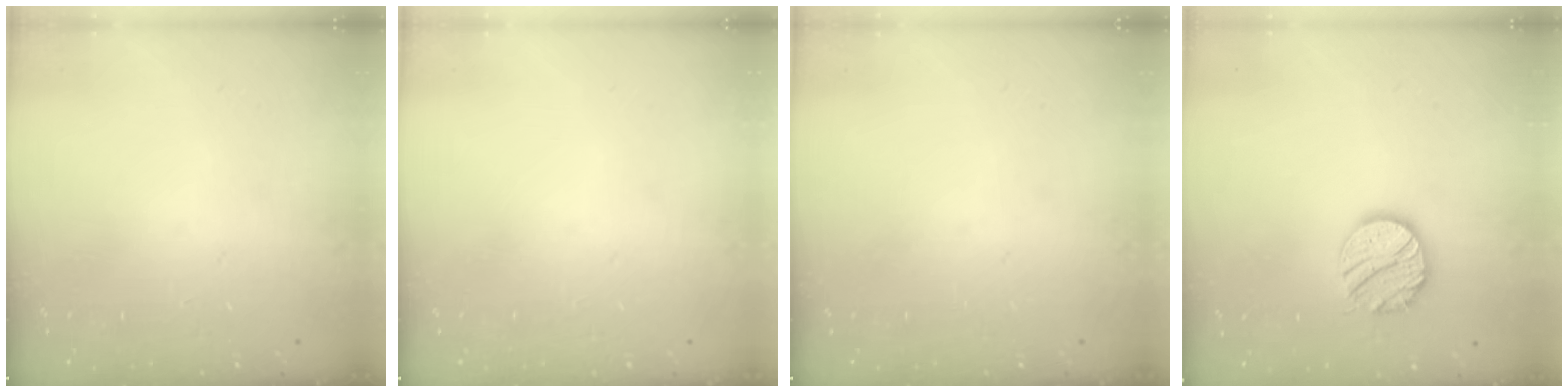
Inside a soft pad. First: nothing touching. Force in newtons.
{"total": 0.0}
{"total": 0.0}
{"total": 12.6, "press": 12.6, "slide": 1.1}